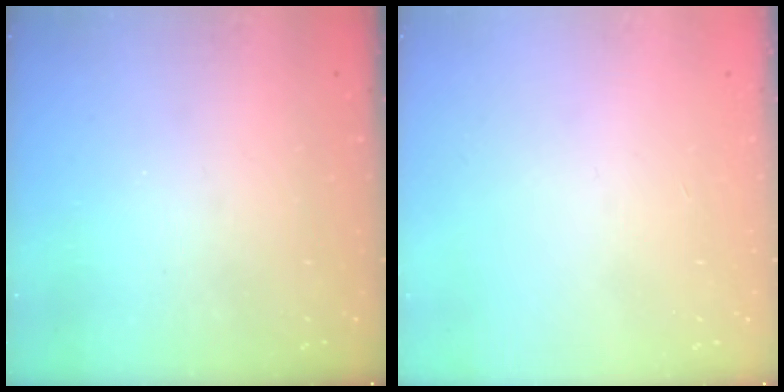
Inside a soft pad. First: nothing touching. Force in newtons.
{"total": 0.0}